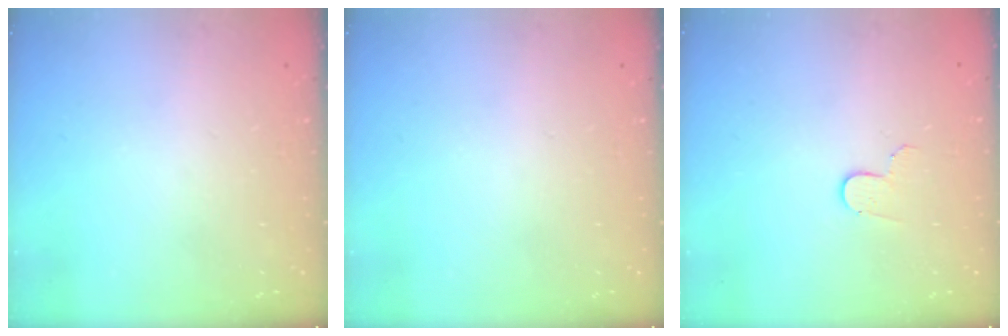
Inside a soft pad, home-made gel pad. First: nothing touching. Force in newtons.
{"total": 0.0}
{"total": 3.8, "press": 3.8, "slide": 0.3}